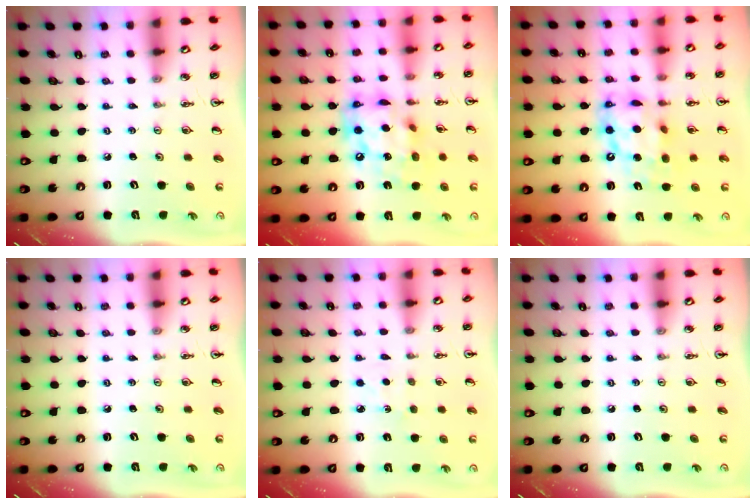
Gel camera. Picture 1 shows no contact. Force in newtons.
{"total": 16.3, "press": 16.2, "slide": 1.6}
{"total": 13.9, "press": 13.9, "slide": 1.1}
{"total": 0.0}
{"total": 3.0, "press": 3.0, "slide": 0.3}
{"total": 0.0}